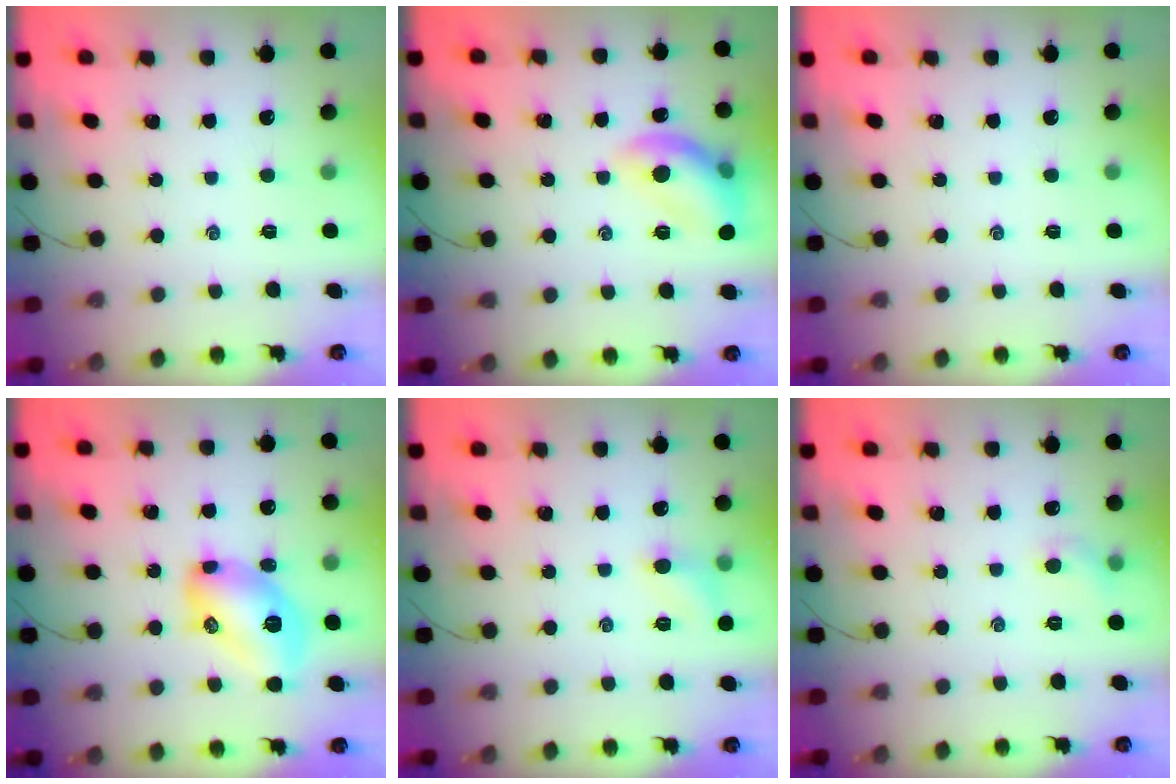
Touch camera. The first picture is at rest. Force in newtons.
{"total": 12.4, "press": 12.4, "slide": 0.4}
{"total": 0.0}
{"total": 13.2, "press": 13.1, "slide": 0.7}
{"total": 6.1, "press": 6.0, "slide": 1.5}
{"total": 4.9, "press": 4.7, "slide": 1.2}